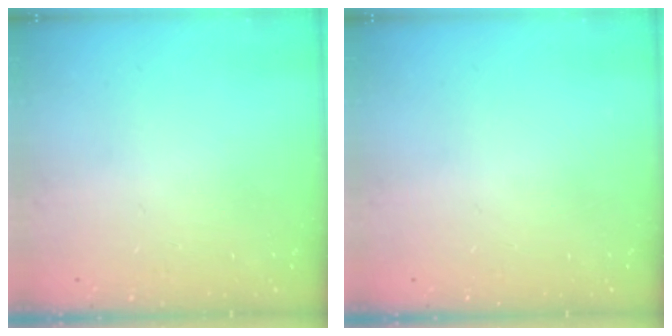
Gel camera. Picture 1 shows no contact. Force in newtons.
{"total": 0.0}